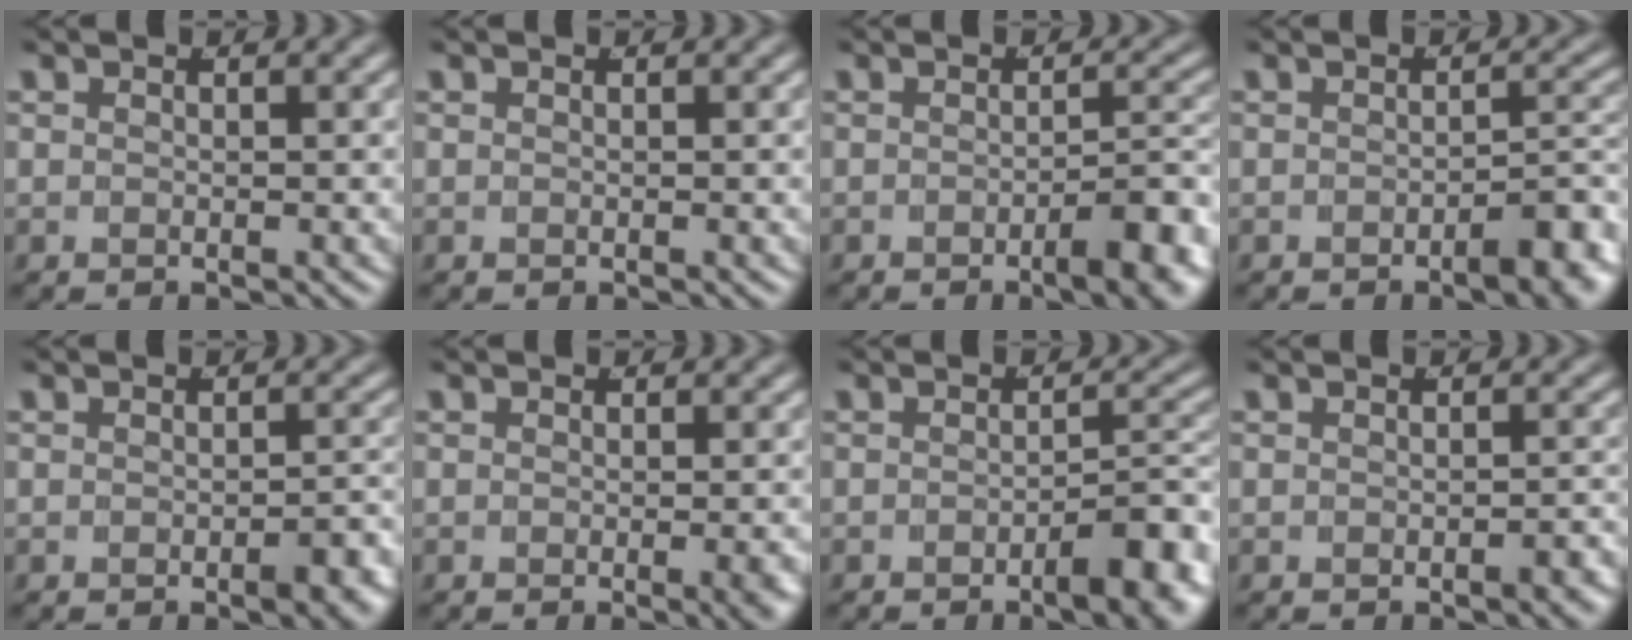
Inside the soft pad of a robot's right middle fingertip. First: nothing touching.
{"total": 0.0}
{"total": 3.8, "force": [-1.9, 0.6, 3.2], "torque": [-0.034, 0.005, -0.035]}
{"total": 3.3, "force": [-1.9, 0.7, 2.6], "torque": [-0.025, 0.001, -0.032]}
{"total": 2.0, "force": [-1.3, 0.5, 1.4], "torque": [-0.019, 0.001, -0.022]}
{"total": 1.4, "force": [-0.4, -0.1, 1.3], "torque": [-0.015, 0.000, -0.006]}
{"total": 4.2, "force": [-2.1, 0.8, 3.5], "torque": [-0.034, 0.003, -0.036]}
{"total": 1.0, "force": [-0.9, 0.1, 0.5], "torque": [-0.009, 0.002, -0.015]}